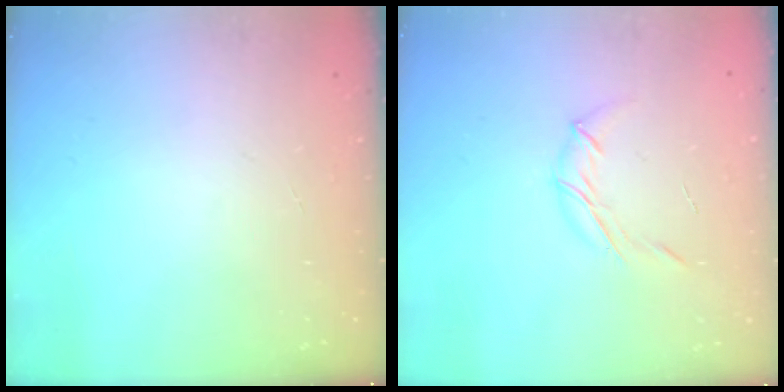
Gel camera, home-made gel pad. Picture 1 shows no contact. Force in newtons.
{"total": 6.8, "press": 6.8, "slide": 0.9}